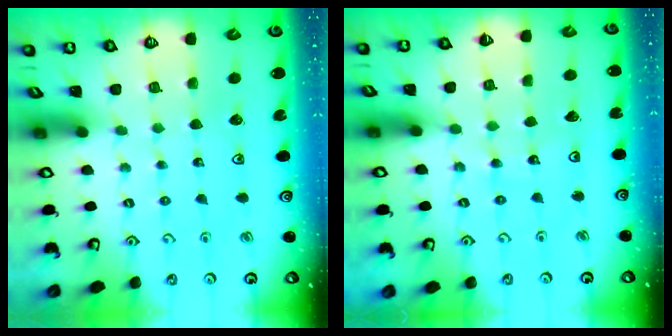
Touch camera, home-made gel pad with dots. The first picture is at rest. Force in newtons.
{"total": 6.6, "press": 6.5, "slide": 0.7}